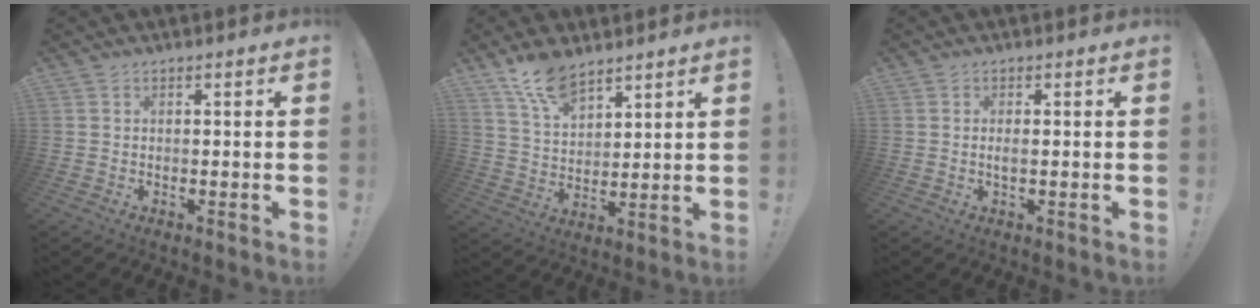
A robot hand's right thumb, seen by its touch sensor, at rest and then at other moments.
{"total": 10.2, "force": [7.9, 4.4, 4.7], "torque": [-0.095, -0.043, 0.152]}
{"total": 1.5, "force": [-0.3, 0.3, 1.5], "torque": [-0.026, 0.000, -0.007]}